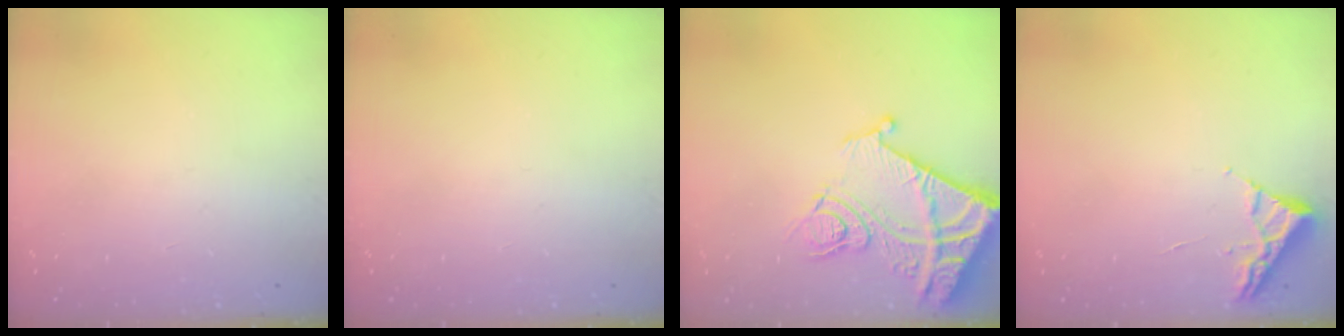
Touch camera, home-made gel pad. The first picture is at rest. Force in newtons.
{"total": 0.0}
{"total": 14.7, "press": 14.6, "slide": 1.7}
{"total": 2.6, "press": 2.6, "slide": 0.3}